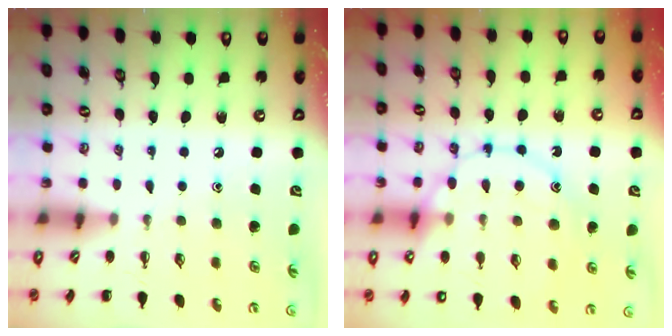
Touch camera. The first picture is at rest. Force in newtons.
{"total": 15.9, "press": 15.9, "slide": 1.2}